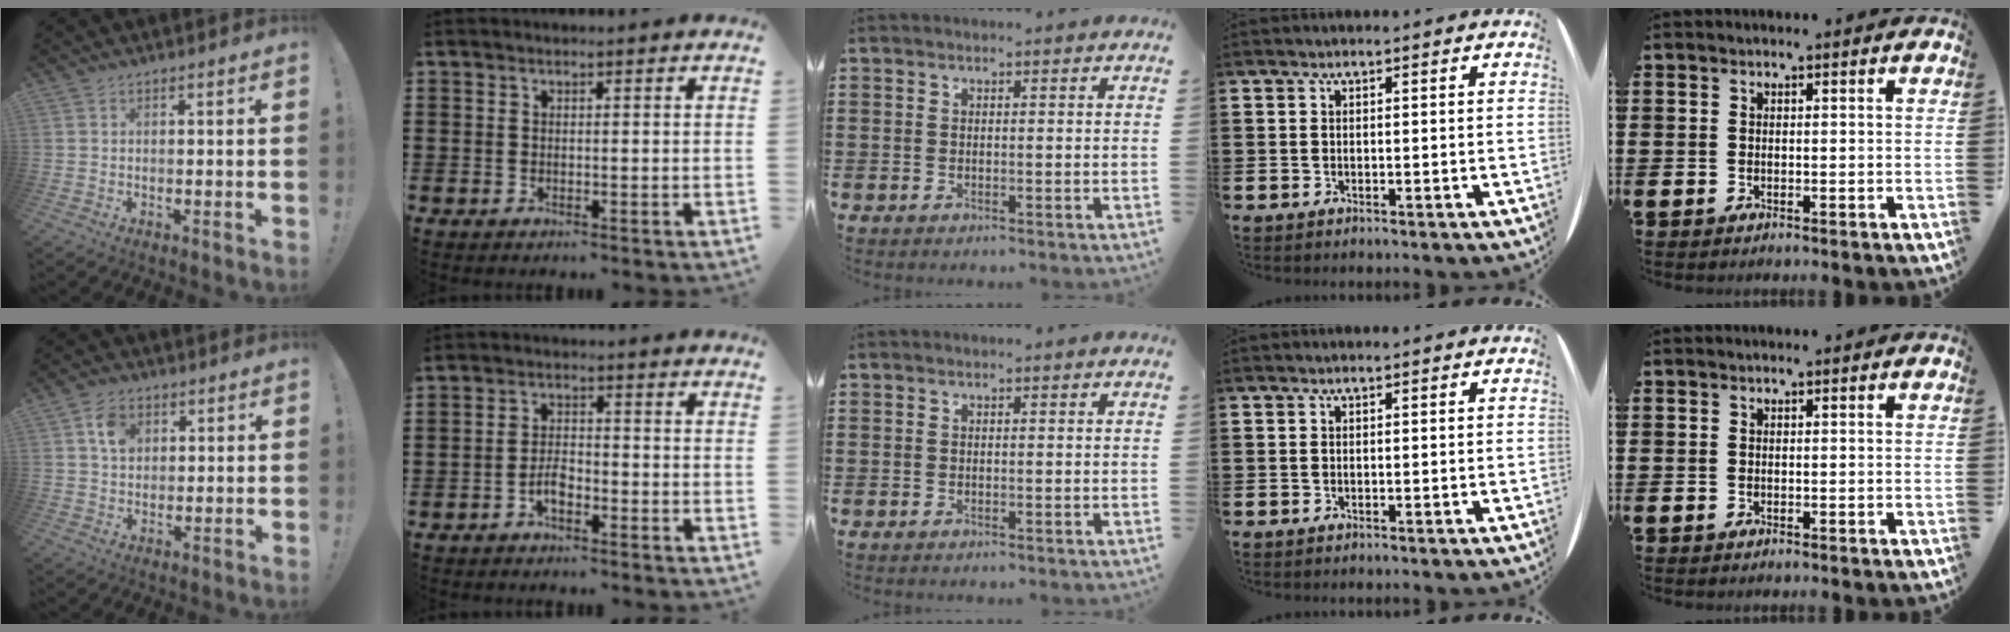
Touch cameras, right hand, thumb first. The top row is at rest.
{"thumb": {"total": 6.7, "force": [2.4, 5.1, 3.6], "torque": [-0.056, 0.004, 0.044]}, "index": {"total": 3.3, "force": [-1.9, 1.4, 2.3], "torque": [-0.058, 0.002, -0.040]}}